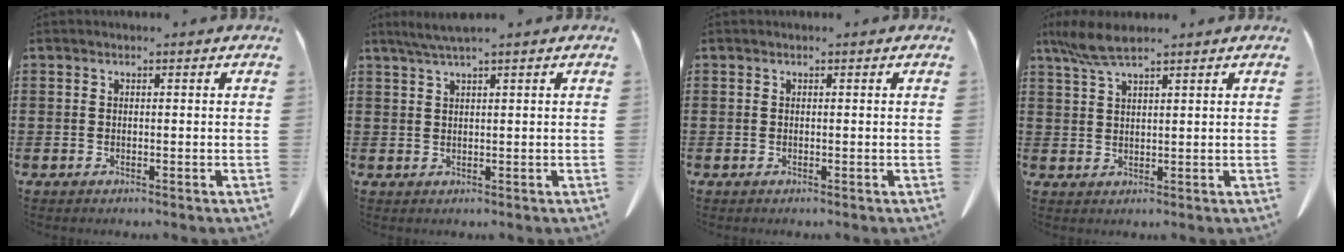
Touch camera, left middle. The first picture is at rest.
{"total": 2.3, "force": [1.6, -0.3, 1.6], "torque": [-0.032, -0.001, 0.031]}
{"total": 0.0}
{"total": 5.1, "force": [3.7, 0.9, 3.4], "torque": [-0.082, -0.006, 0.067]}